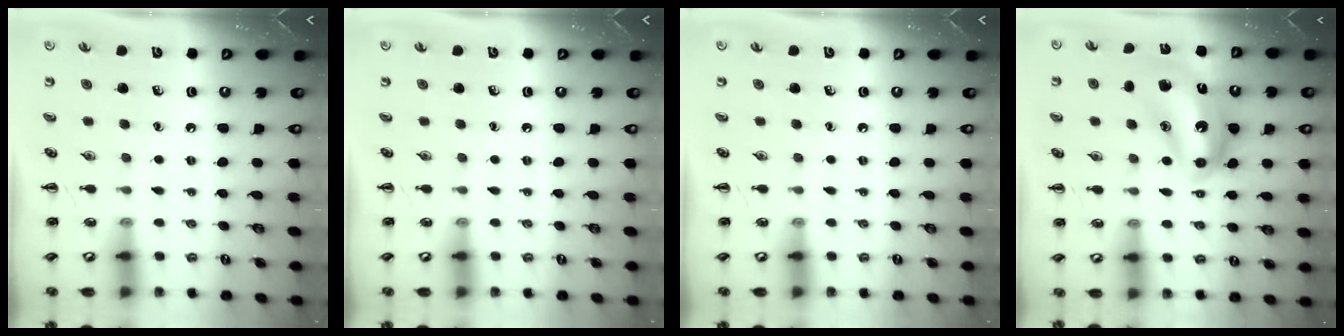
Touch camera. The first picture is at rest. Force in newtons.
{"total": 0.0}
{"total": 0.0}
{"total": 15.3, "press": 15.3, "slide": 1.3}